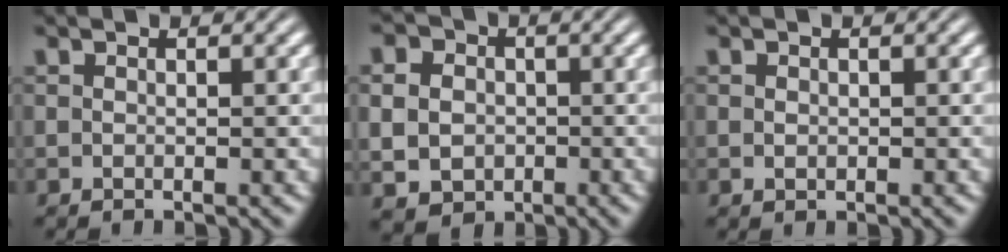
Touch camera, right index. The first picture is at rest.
{"total": 5.5, "force": [-0.5, 4.9, 2.5], "torque": [-0.040, -0.022, -0.004]}
{"total": 0.0}